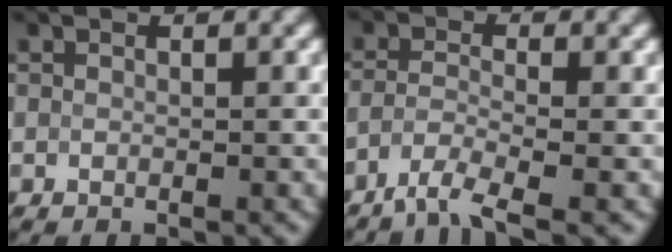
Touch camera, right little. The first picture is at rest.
{"total": 3.2, "force": [-2.8, 0.2, 1.7], "torque": [-0.031, -0.002, -0.061]}